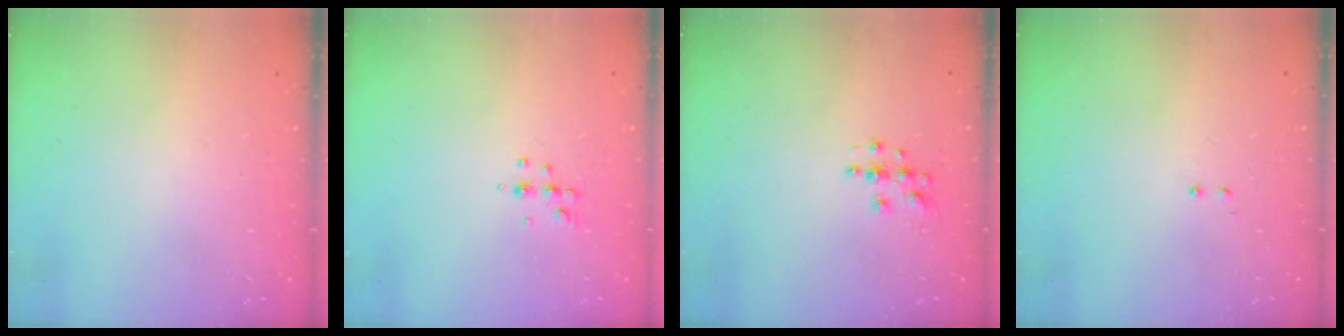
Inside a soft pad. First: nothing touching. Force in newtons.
{"total": 4.5, "press": 4.3, "slide": 1.2}
{"total": 3.8, "press": 3.8, "slide": 0.2}
{"total": 0.5, "press": 0.5, "slide": 0.3}